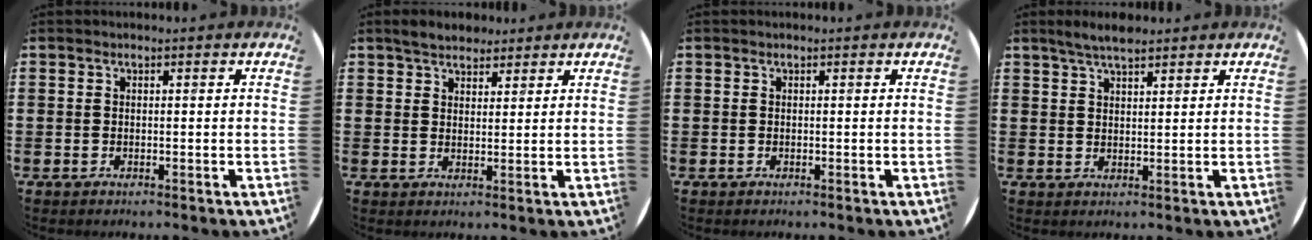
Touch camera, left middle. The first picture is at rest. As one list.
[{"total": 3.2, "force": [2.9, 1.1, 0.6], "torque": [-0.010, 0.001, 0.054]}, {"total": 0.0}, {"total": 3.4, "force": [3.0, 0.7, 1.6], "torque": [-0.028, -0.004, 0.052]}]